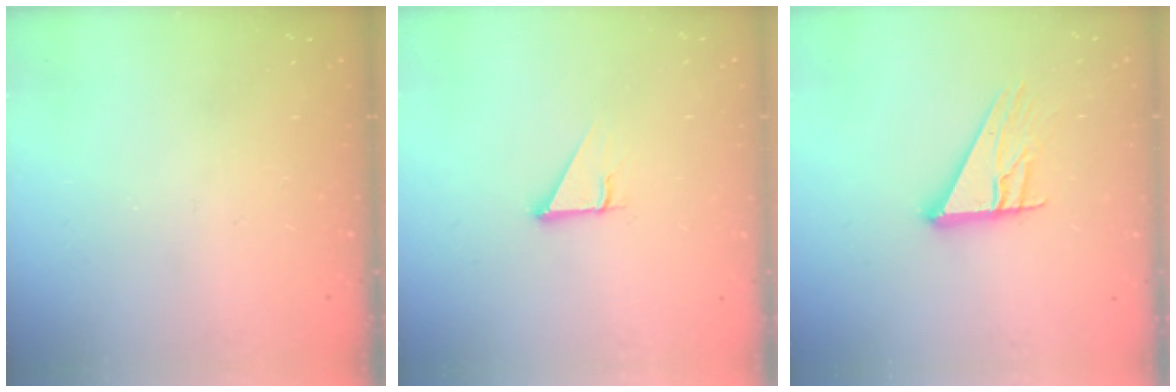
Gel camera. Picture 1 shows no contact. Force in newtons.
{"total": 2.9, "press": 2.9, "slide": 0.1}
{"total": 12.9, "press": 12.9, "slide": 1.2}